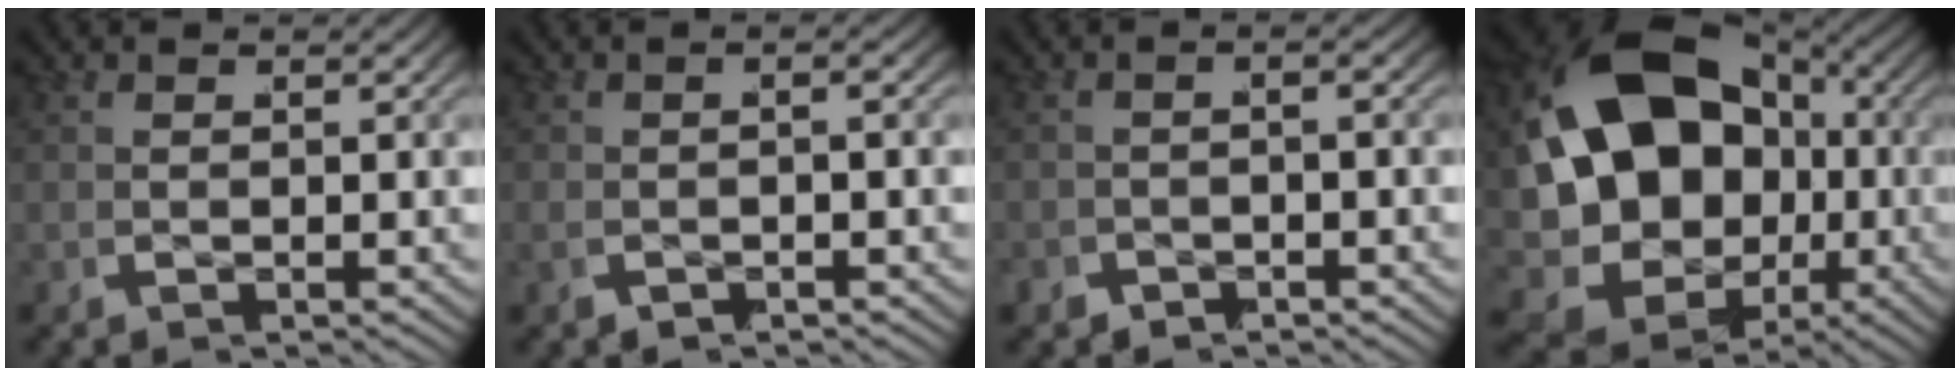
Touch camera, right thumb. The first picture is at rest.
{"total": 0.8, "force": [-0.8, 0.0, 0.2], "torque": [-0.014, 0.003, -0.019]}
{"total": 1.9, "force": [-1.8, 0.2, -0.3], "torque": [-0.007, -0.006, -0.033]}
{"total": 21.9, "force": [-1.5, 16.4, 14.3], "torque": [-0.333, -0.077, -0.004]}